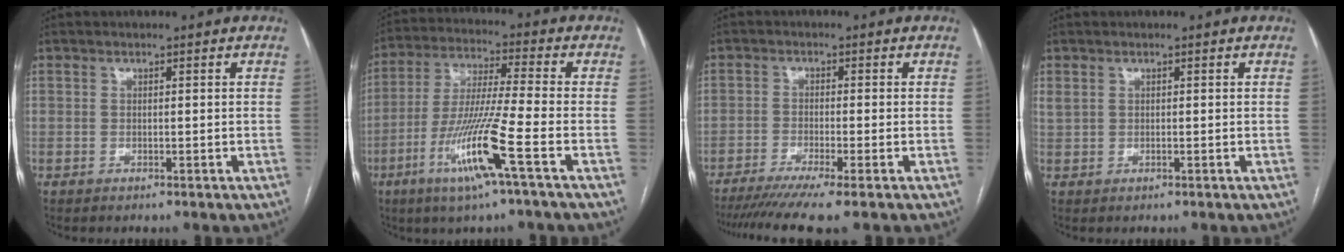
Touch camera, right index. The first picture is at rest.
{"total": 13.0, "force": [-5.7, -1.0, 11.6], "torque": [-0.234, -0.020, -0.111]}
{"total": 9.2, "force": [-7.1, -0.6, 5.8], "torque": [-0.085, -0.019, -0.113]}
{"total": 1.1, "force": [0.6, 0.6, 0.6], "torque": [-0.023, 0.010, 0.018]}